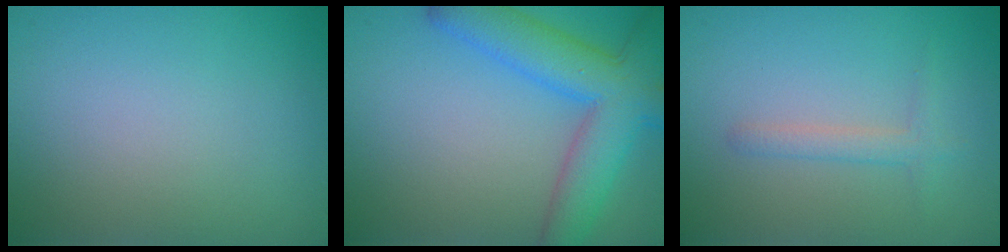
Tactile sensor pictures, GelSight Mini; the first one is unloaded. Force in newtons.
{"total": 7.7, "press": 7.7, "slide": 0.3}
{"total": 1.5, "press": 1.5, "slide": 0.0}